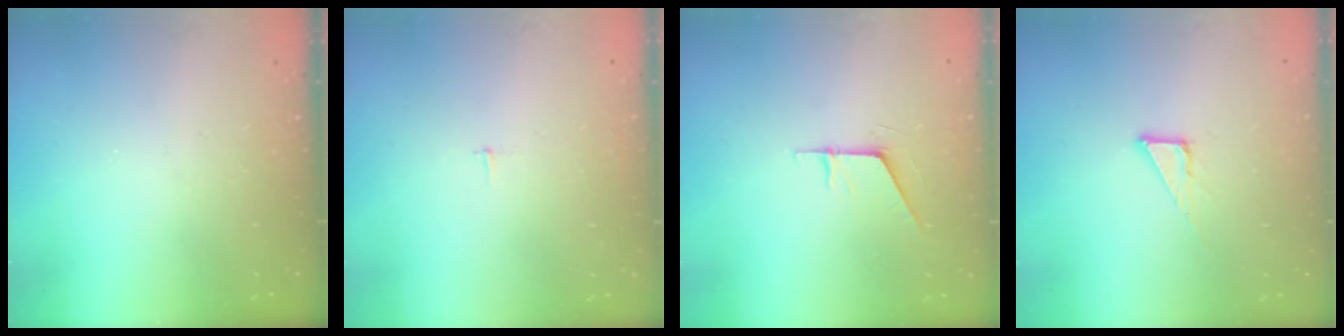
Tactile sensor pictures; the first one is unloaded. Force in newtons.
{"total": 2.1, "press": 2.1, "slide": 0.2}
{"total": 5.8, "press": 5.8, "slide": 0.6}
{"total": 3.3, "press": 3.3, "slide": 0.2}